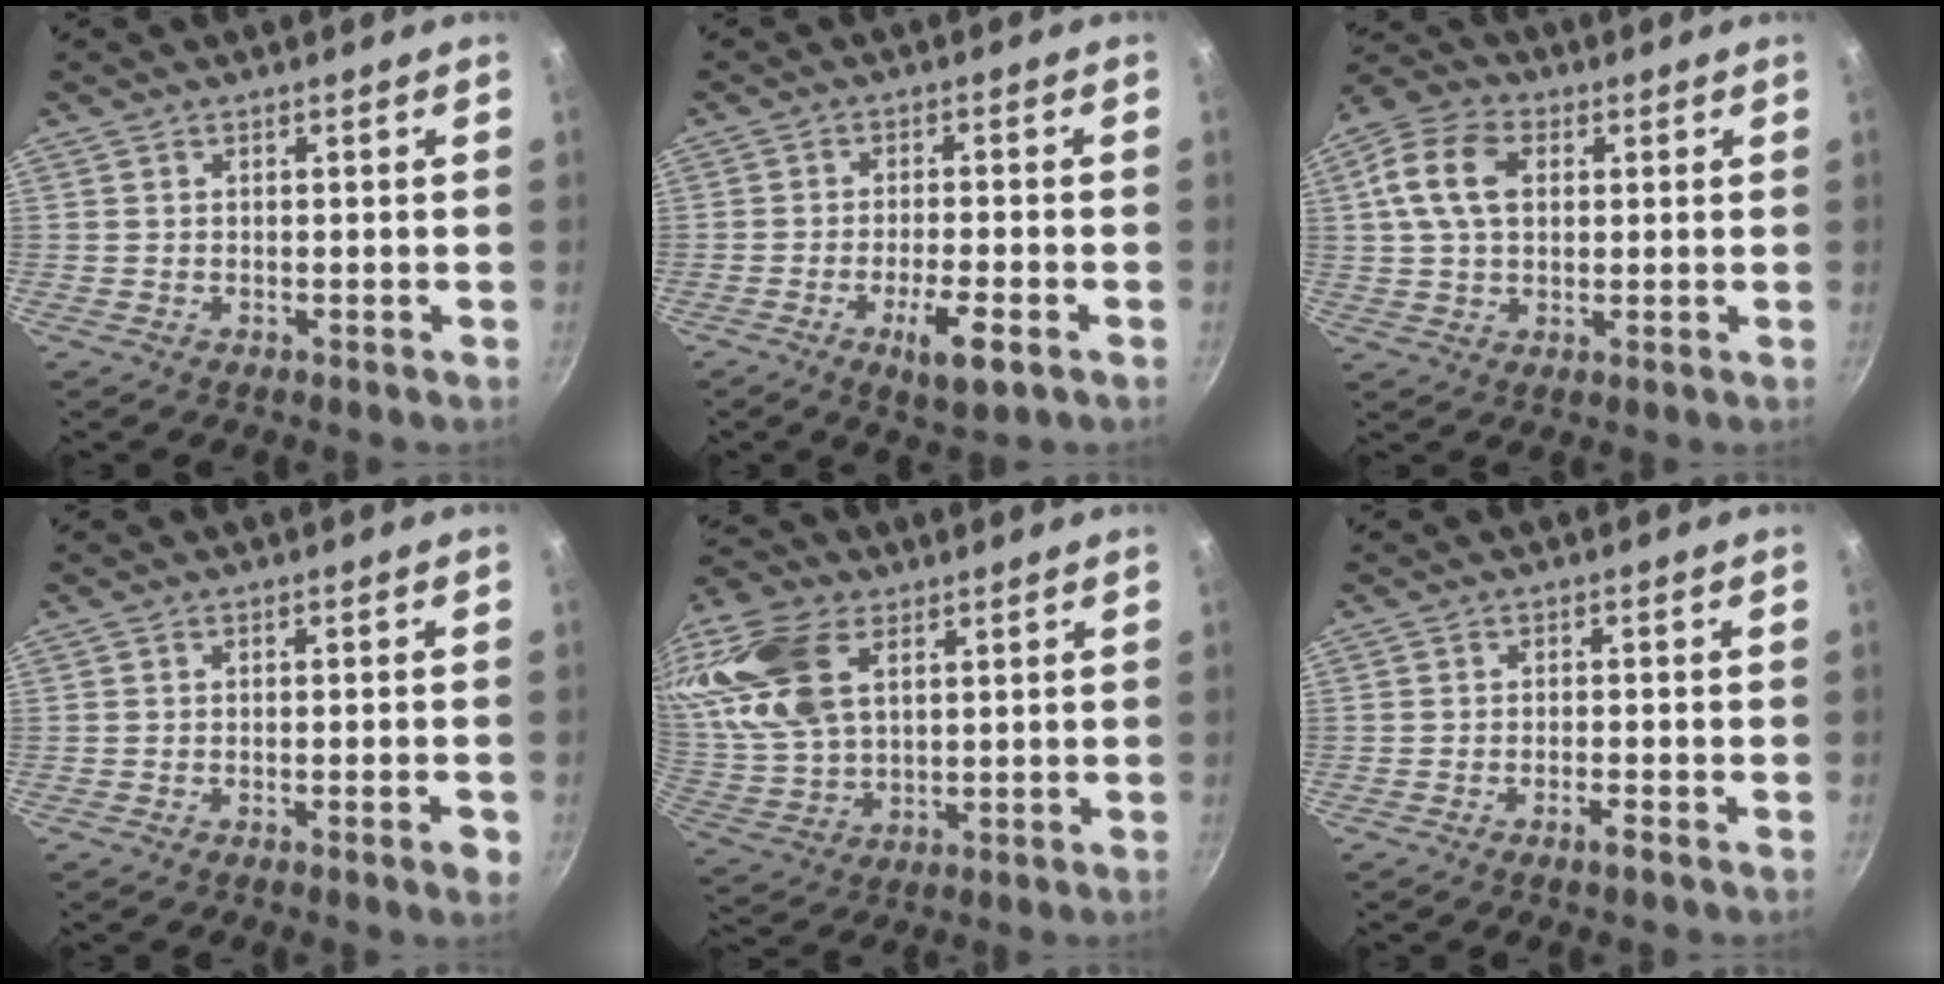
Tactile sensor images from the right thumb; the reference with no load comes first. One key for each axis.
{"total": 7.5, "fx": -3.3, "fy": 1.9, "fz": 6.4, "tx": -0.103, "ty": 0.011, "tz": -0.050}
{"total": 11.2, "fx": 2.6, "fy": 7.9, "fz": 7.6, "tx": -0.126, "ty": 0.011, "tz": 0.035}
{"total": 2.9, "fx": -1.2, "fy": 0.3, "fz": 2.6, "tx": -0.036, "ty": 0.005, "tz": -0.017}
{"total": 20.0, "fx": 7.7, "fy": 12.6, "fz": 13.5, "tx": -0.284, "ty": -0.008, "tz": 0.153}
{"total": 1.9, "fx": -1.3, "fy": 0.1, "fz": 1.4, "tx": -0.030, "ty": 0.011, "tz": -0.022}